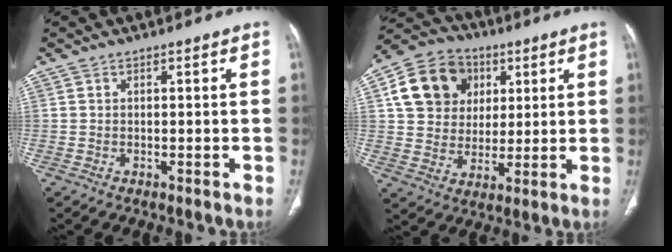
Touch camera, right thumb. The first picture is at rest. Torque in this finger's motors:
{"motor_torque": [-1.26, 1.19, 0.45, -0.17, 0.11]}